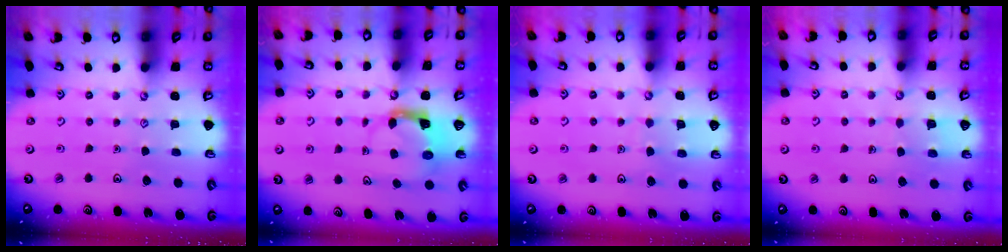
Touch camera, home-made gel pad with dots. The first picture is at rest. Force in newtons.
{"total": 3.9, "press": 3.9, "slide": 0.7}
{"total": 4.7, "press": 4.6, "slide": 0.4}
{"total": 2.7, "press": 2.7, "slide": 0.1}